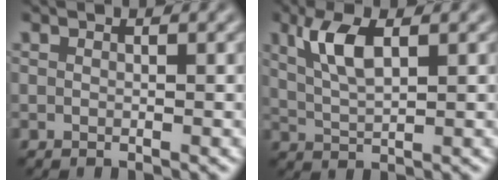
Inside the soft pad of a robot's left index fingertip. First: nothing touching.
{"total": 3.7, "force": [1.2, 1.3, 3.2], "torque": [-0.074, 0.005, 0.029]}